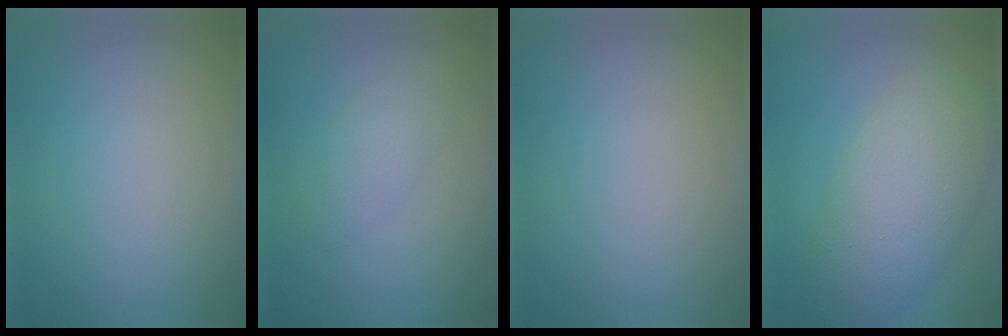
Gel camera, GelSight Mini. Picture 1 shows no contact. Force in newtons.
{"total": 2.2, "press": 2.2, "slide": 0.1}
{"total": 0.0}
{"total": 7.5, "press": 7.5, "slide": 0.2}